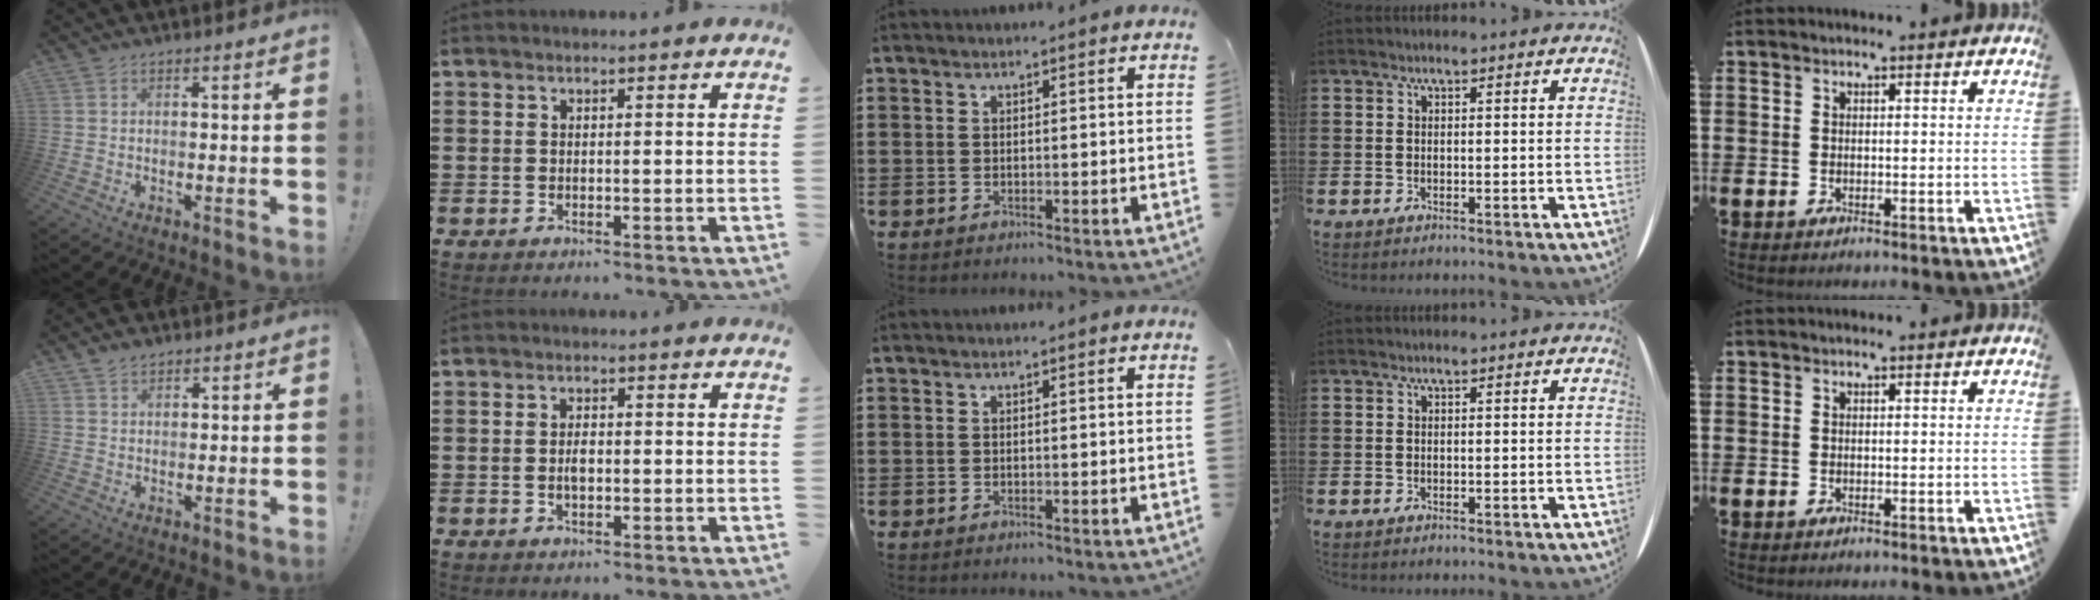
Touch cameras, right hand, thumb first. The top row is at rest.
{"thumb": {"total": 2.3, "force": [1.9, 1.2, 0.7], "torque": [-0.014, -0.008, 0.035]}, "index": {"total": 2.0, "force": [-0.2, 0.9, 1.8], "torque": [-0.035, 0.001, -0.004]}}